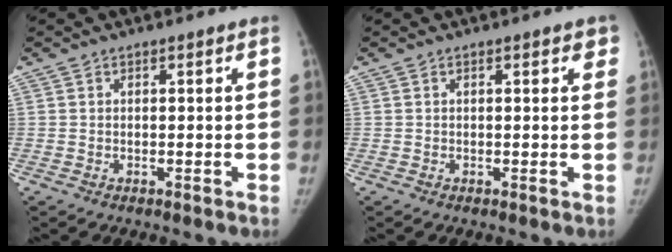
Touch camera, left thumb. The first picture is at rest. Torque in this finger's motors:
{"motor_torque": [0.37, 0.22, -0.21, 0.10, 0.04]}